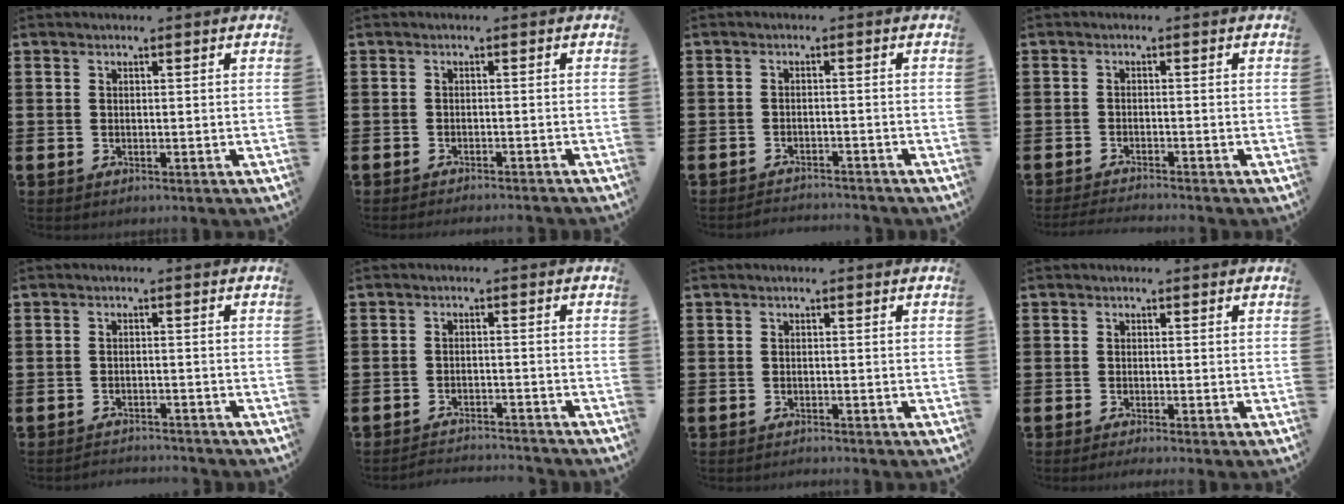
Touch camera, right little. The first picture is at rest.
{"total": 1.0, "force": [-1.0, -0.2, 0.0], "torque": [0.001, 0.001, -0.021]}
{"total": 1.7, "force": [-1.7, -0.1, -0.2], "torque": [-0.002, 0.005, -0.036]}
{"total": 1.5, "force": [-1.5, -0.2, 0.3], "torque": [-0.005, 0.003, -0.029]}
{"total": 1.6, "force": [-1.6, 0.0, -0.2], "torque": [-0.002, 0.004, -0.036]}
{"total": 2.2, "force": [-2.2, -0.1, -0.2], "torque": [-0.003, 0.003, -0.048]}
{"total": 0.5, "force": [-0.5, -0.1, -0.1], "torque": [0.001, -0.001, -0.011]}
{"total": 0.6, "force": [-0.5, -0.1, 0.4], "torque": [-0.006, -0.003, -0.009]}